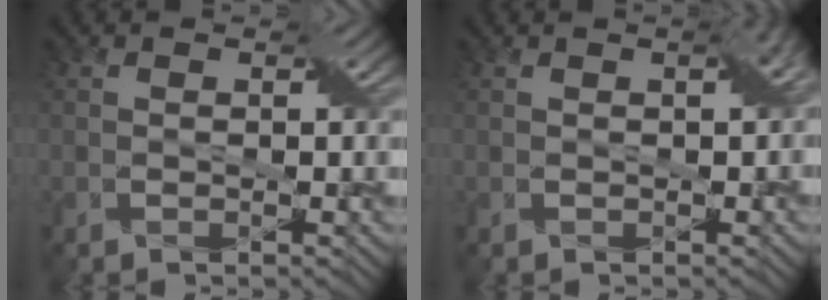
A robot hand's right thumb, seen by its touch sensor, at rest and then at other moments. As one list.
[{"total": 2.3, "force": [0.7, 0.6, 2.1], "torque": [-0.028, 0.011, 0.009]}]